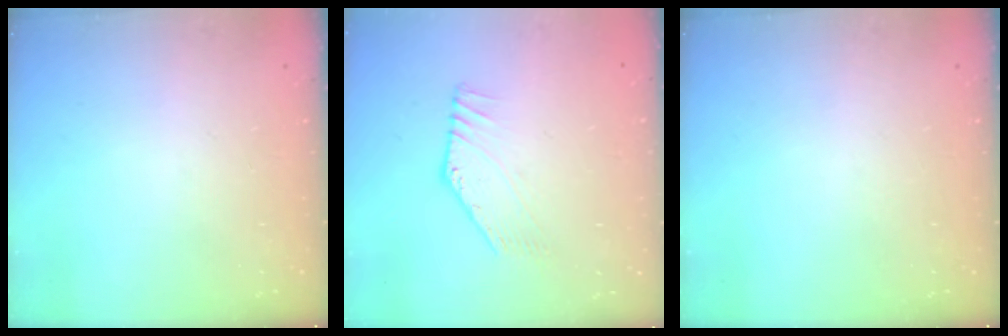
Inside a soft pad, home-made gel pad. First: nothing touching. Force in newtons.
{"total": 2.8, "press": 2.8, "slide": 0.2}
{"total": 0.0}